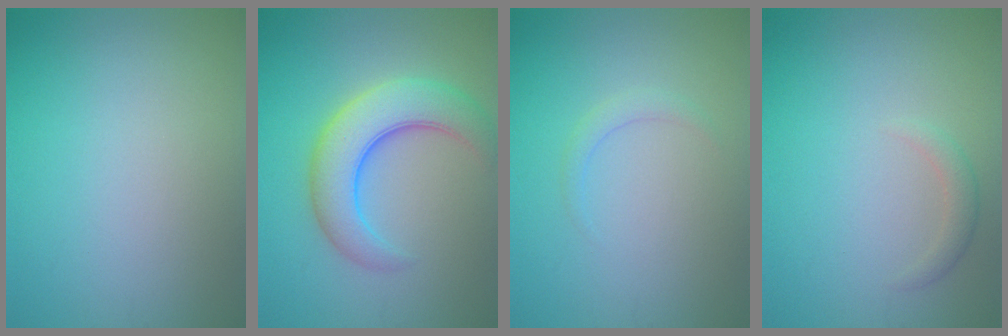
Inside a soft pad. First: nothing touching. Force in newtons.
{"total": 6.7, "press": 6.7, "slide": 0.3}
{"total": 1.1, "press": 1.1, "slide": 0.1}
{"total": 1.2, "press": 1.2, "slide": 0.0}